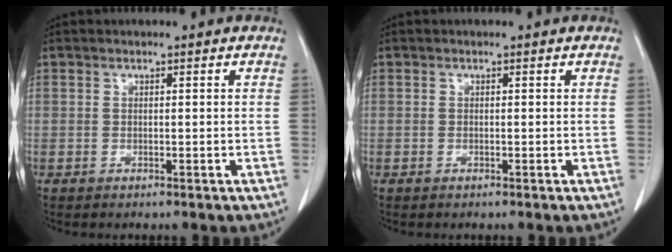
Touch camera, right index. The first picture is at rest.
{"total": 0.0}